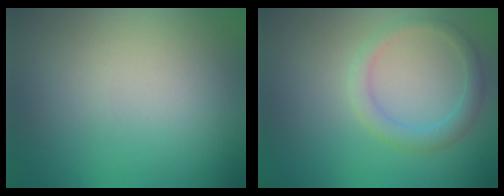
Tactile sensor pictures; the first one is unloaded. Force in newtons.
{"total": 2.2, "press": 2.2, "slide": 0.1}